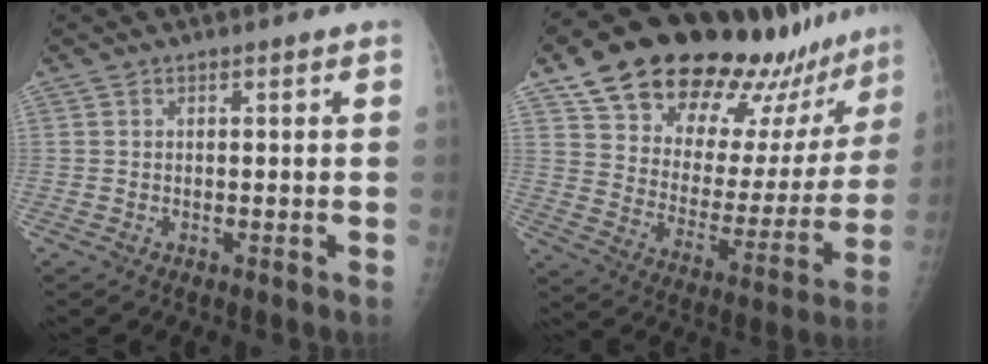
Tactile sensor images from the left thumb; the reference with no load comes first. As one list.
[{"total": 27.8, "force": [21.9, 9.8, 14.1], "torque": [-0.185, -0.087, 0.320]}]